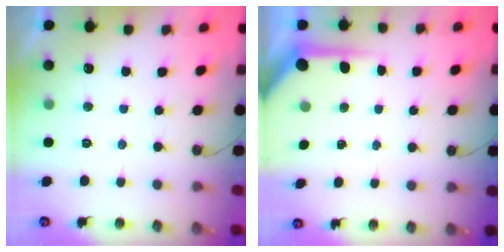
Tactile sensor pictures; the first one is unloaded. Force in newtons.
{"total": 6.4, "press": 6.4, "slide": 0.4}